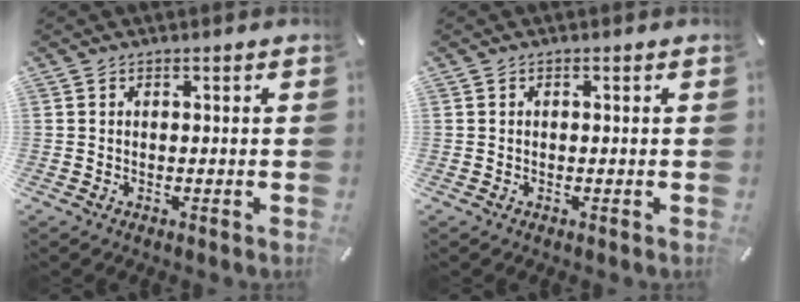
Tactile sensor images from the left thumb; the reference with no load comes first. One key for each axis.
{"total": 0.0}